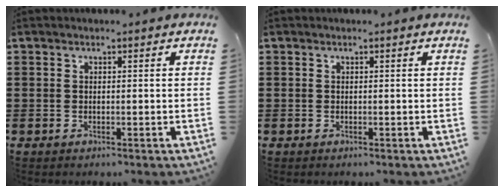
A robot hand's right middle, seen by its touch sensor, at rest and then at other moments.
{"total": 0.0}